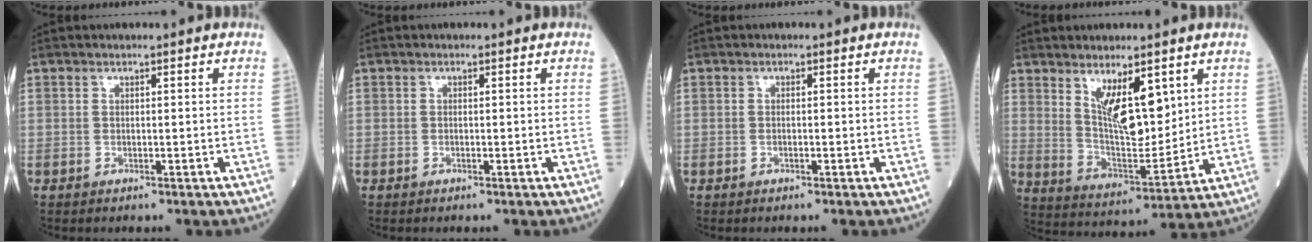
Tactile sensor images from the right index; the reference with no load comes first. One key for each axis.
{"total": 0.0}
{"total": 0.5, "fx": -0.1, "fy": 0.1, "fz": 0.5, "tx": -0.015, "ty": -0.002, "tz": -0.001}
{"total": 10.5, "fx": 4.9, "fy": 3.3, "fz": 8.6, "tx": -0.163, "ty": -0.013, "tz": 0.100}